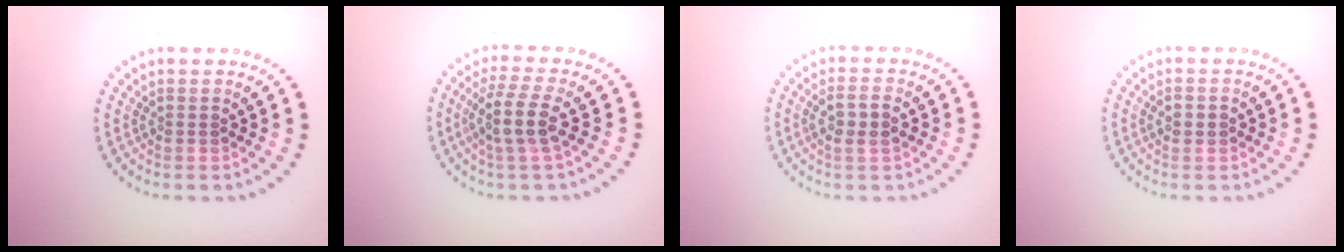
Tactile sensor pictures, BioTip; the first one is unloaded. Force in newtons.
{"total": 3.5, "press": 2.8, "slide": 2.0}
{"total": 2.3, "press": 2.2, "slide": 0.7}
{"total": 1.6, "press": 1.6, "slide": 0.1}